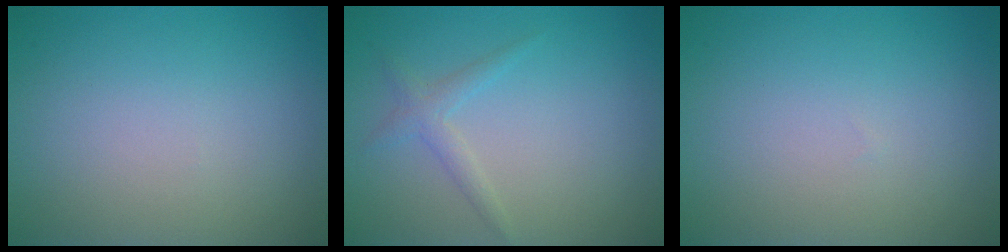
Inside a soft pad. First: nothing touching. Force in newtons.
{"total": 1.5, "press": 1.5, "slide": 0.1}
{"total": 0.0}